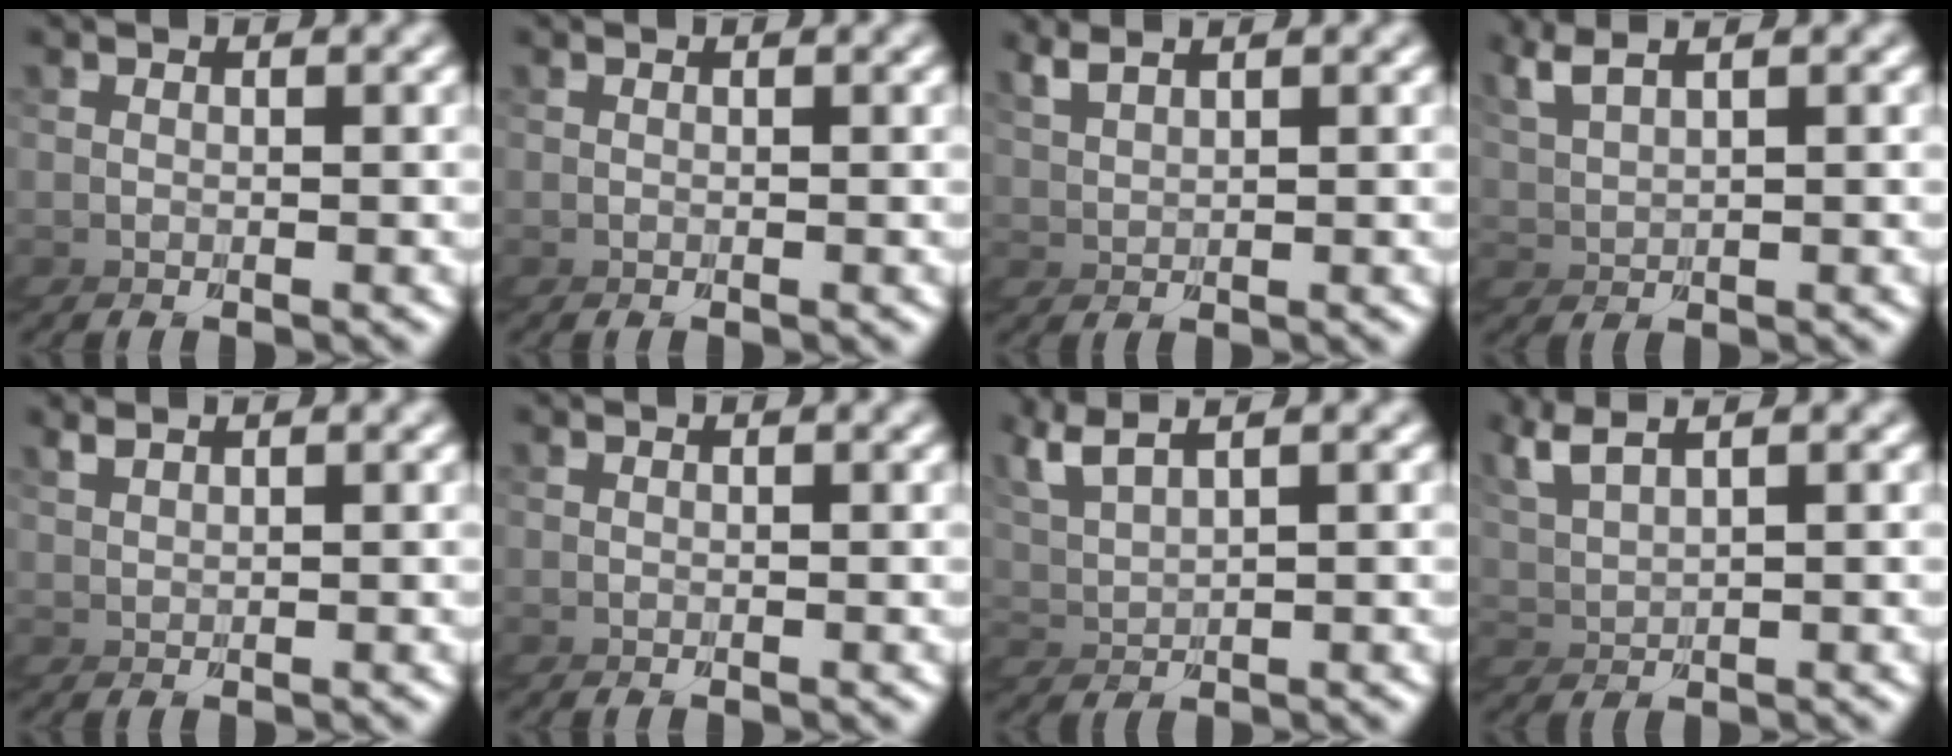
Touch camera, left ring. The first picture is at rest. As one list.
[{"total": 0.0}, {"total": 2.2, "force": [2.2, 0.4, 0.2], "torque": [-0.028, 0.004, 0.035]}, {"total": 2.6, "force": [2.5, 0.6, 0.3], "torque": [-0.063, 0.003, 0.043]}, {"total": 1.4, "force": [1.4, -0.2, -0.1], "torque": [-0.005, 0.006, 0.019]}, {"total": 0.0}, {"total": 3.3, "force": [3.1, 1.1, 0.2], "torque": [-0.082, 0.008, 0.048]}, {"total": 3.0, "force": [2.9, 0.9, 0.1], "torque": [-0.075, 0.004, 0.047]}]